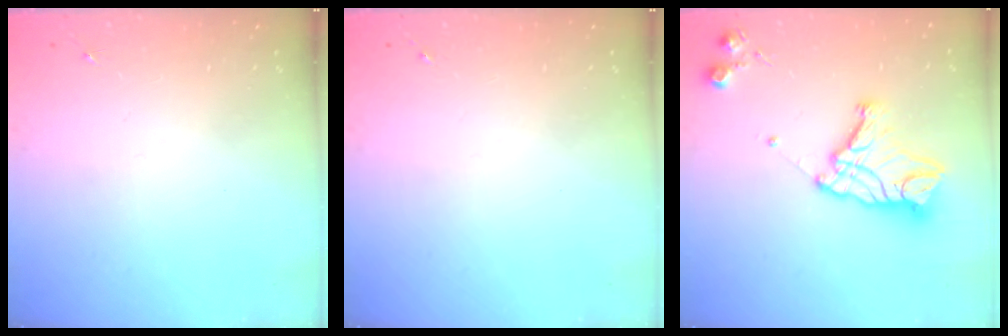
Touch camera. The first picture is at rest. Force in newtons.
{"total": 0.0}
{"total": 15.7, "press": 15.6, "slide": 1.3}